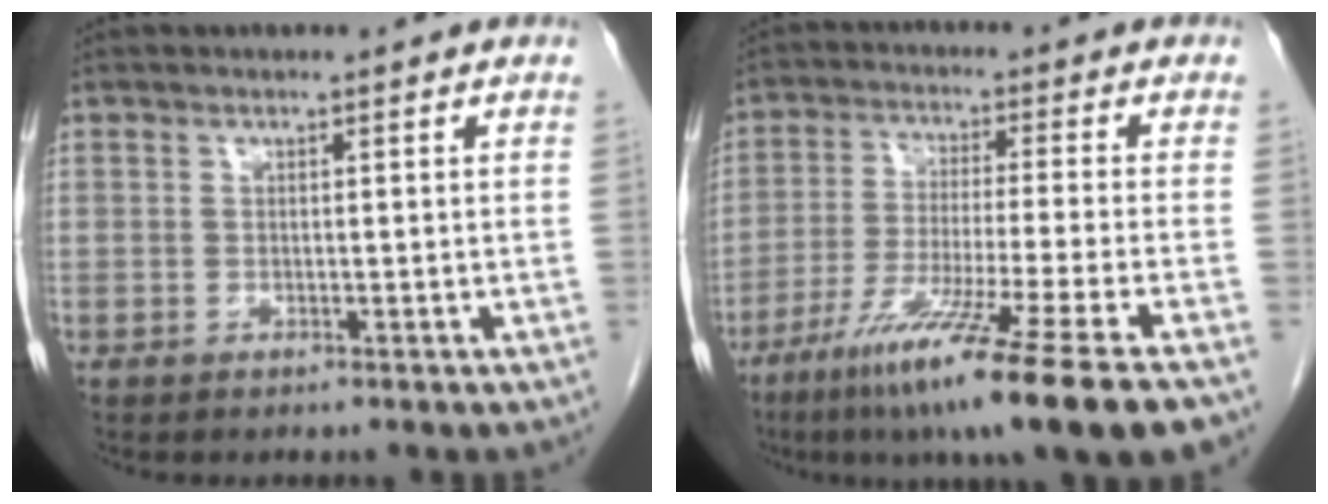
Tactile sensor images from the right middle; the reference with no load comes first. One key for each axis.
{"total": 16.3, "fx": -10.1, "fy": -1.6, "fz": 12.7, "tx": -0.210, "ty": -0.057, "tz": -0.169}